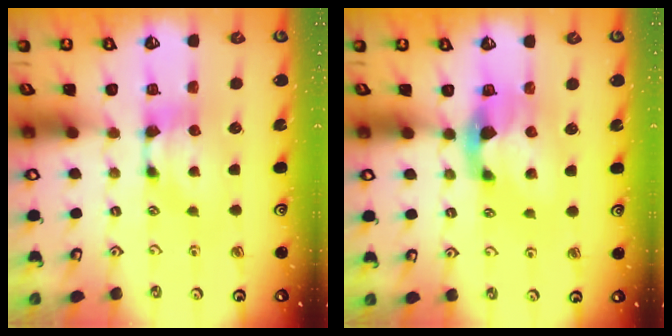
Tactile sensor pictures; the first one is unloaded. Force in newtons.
{"total": 2.7, "press": 2.4, "slide": 1.3}